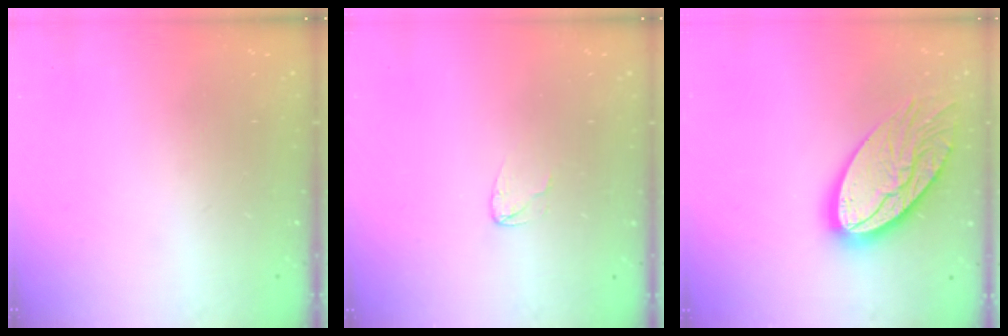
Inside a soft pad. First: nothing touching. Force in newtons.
{"total": 3.6, "press": 3.6, "slide": 0.3}
{"total": 20.0, "press": 19.9, "slide": 1.9}